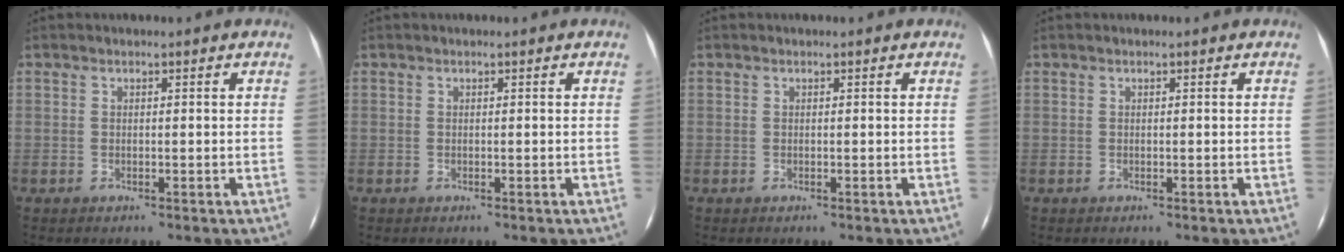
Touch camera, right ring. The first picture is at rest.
{"total": 0.0}
{"total": 0.0}
{"total": 0.0}